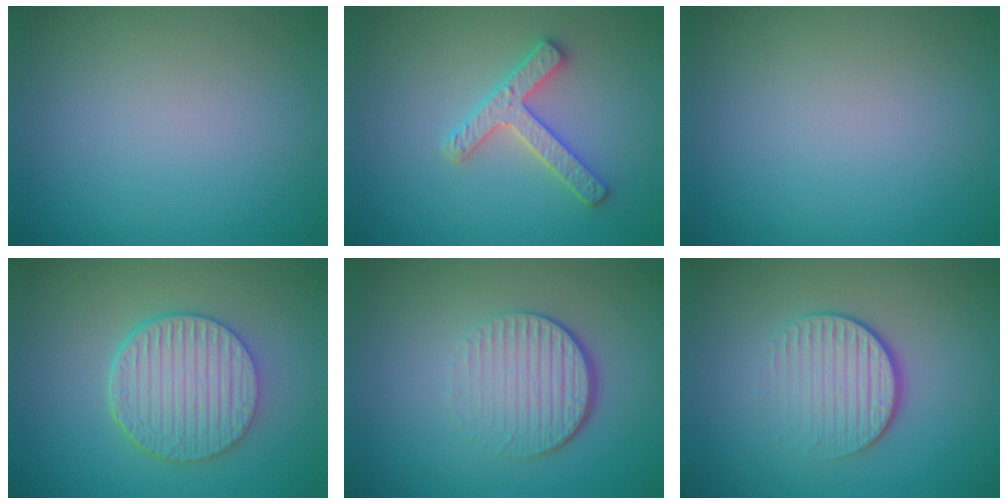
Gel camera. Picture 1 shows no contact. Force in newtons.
{"total": 2.9, "press": 2.9, "slide": 0.5}
{"total": 0.0}
{"total": 6.0, "press": 4.7, "slide": 3.6}
{"total": 4.3, "press": 2.7, "slide": 3.4}
{"total": 4.1, "press": 2.6, "slide": 3.2}